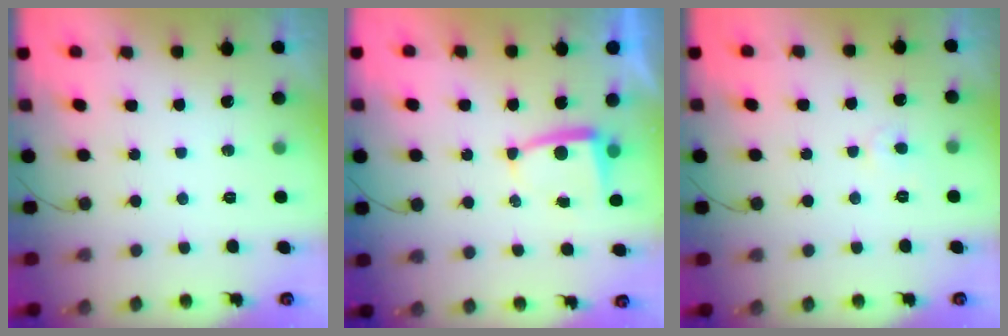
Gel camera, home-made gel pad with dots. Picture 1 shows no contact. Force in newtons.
{"total": 3.7, "press": 3.7, "slide": 0.5}
{"total": 3.5, "press": 3.5, "slide": 0.4}